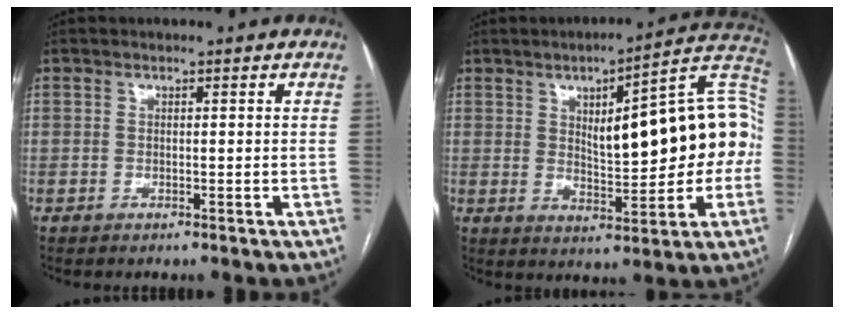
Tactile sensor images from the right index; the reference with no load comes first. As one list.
[{"total": 19.2, "force": [1.5, 5.1, 18.5], "torque": [-0.251, 0.037, 0.026]}]